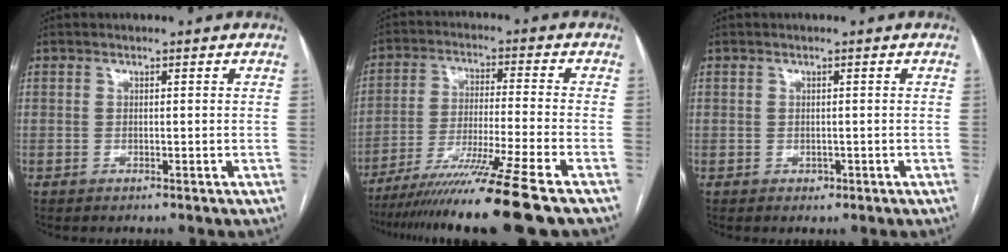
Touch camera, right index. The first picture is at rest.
{"total": 15.6, "force": [-12.0, -3.1, 9.4], "torque": [-0.163, -0.050, -0.200]}
{"total": 1.0, "force": [-0.4, 0.9, 0.2], "torque": [-0.002, 0.003, -0.003]}